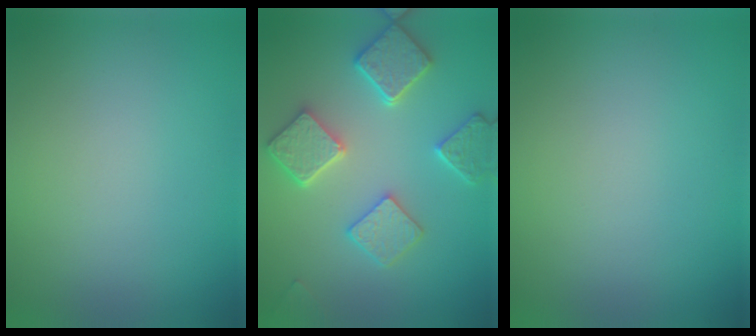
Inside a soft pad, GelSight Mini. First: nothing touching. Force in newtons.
{"total": 4.8, "press": 4.5, "slide": 1.6}
{"total": 0.0}